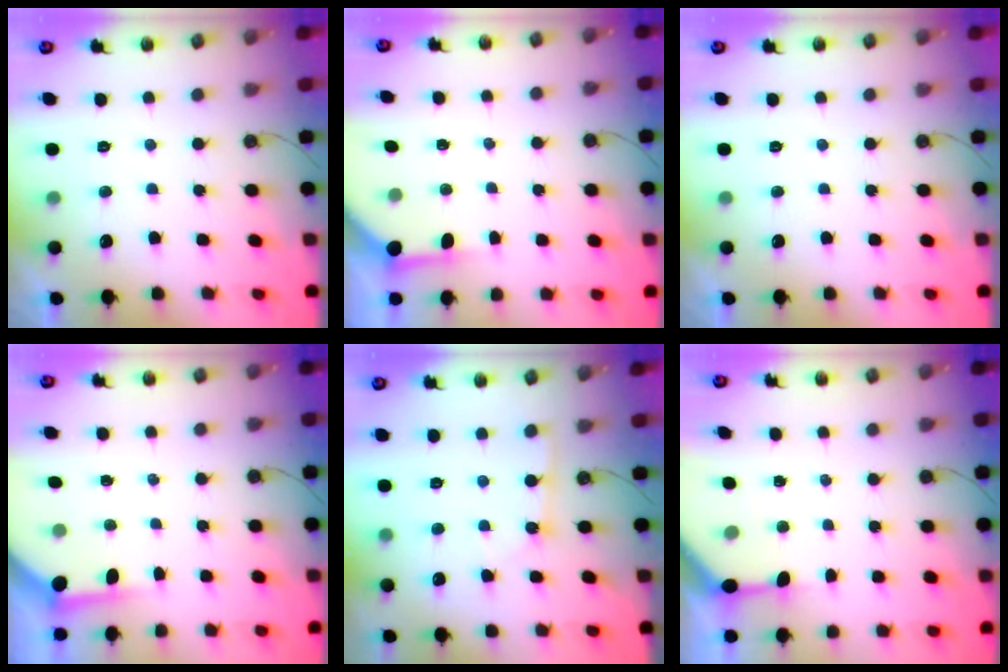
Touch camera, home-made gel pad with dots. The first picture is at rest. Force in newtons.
{"total": 3.6, "press": 3.6, "slide": 0.3}
{"total": 0.0}
{"total": 3.8, "press": 3.7, "slide": 0.5}
{"total": 2.0, "press": 2.0, "slide": 0.3}
{"total": 4.8, "press": 4.8, "slide": 0.4}